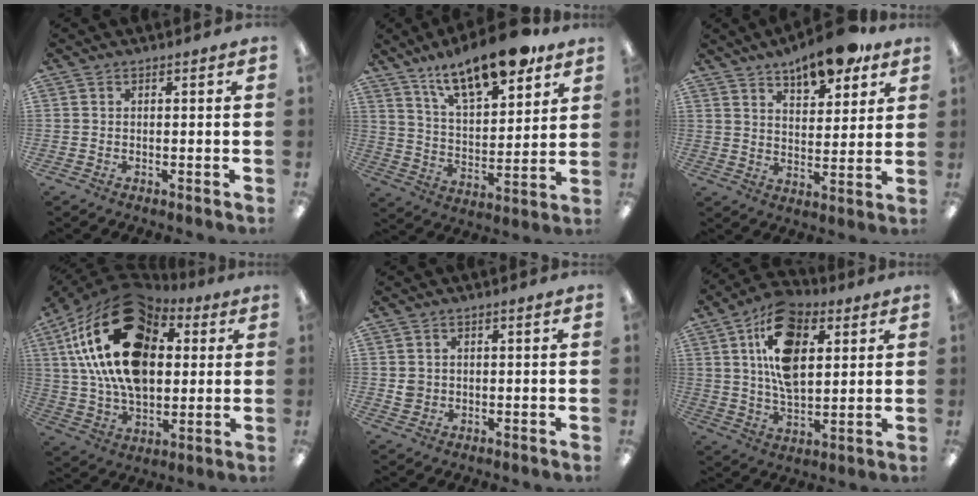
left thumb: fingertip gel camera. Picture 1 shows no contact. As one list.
[{"total": 17.2, "force": [12.6, 6.0, 10.0], "torque": [-0.158, -0.068, 0.213]}, {"total": 11.5, "force": [8.9, 3.9, 6.2], "torque": [-0.078, -0.050, 0.151]}, {"total": 27.5, "force": [9.0, 17.4, 19.3], "torque": [-0.371, -0.023, 0.156]}, {"total": 2.4, "force": [0.2, 2.2, 0.9], "torque": [-0.010, 0.001, 0.002]}, {"total": 16.9, "force": [6.7, 9.9, 11.9], "torque": [-0.202, -0.006, 0.119]}]